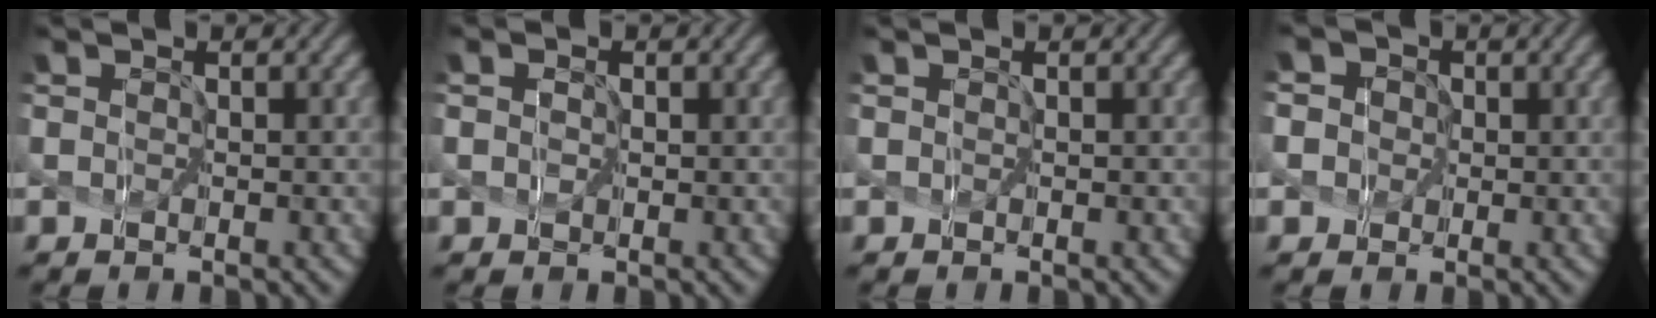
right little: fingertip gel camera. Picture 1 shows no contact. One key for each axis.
{"total": 0.7, "fx": 0.0, "fy": 0.5, "fz": 0.4, "tx": -0.010, "ty": 0.001, "tz": -0.001}
{"total": 0.0}
{"total": 3.8, "fx": -0.1, "fy": 3.7, "fz": 1.1, "tx": -0.031, "ty": 0.025, "tz": -0.022}